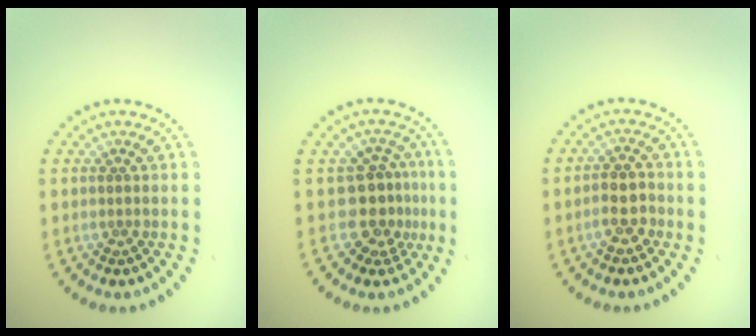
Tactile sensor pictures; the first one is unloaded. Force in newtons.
{"total": 3.3, "press": 2.5, "slide": 2.2}
{"total": 2.4, "press": 2.3, "slide": 0.8}